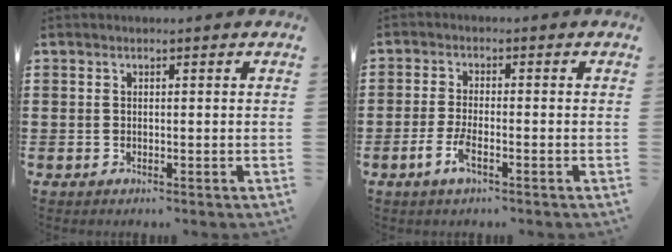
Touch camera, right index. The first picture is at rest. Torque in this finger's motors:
{"motor_torque": [0.52, 0.48, 0.37, 0.06]}